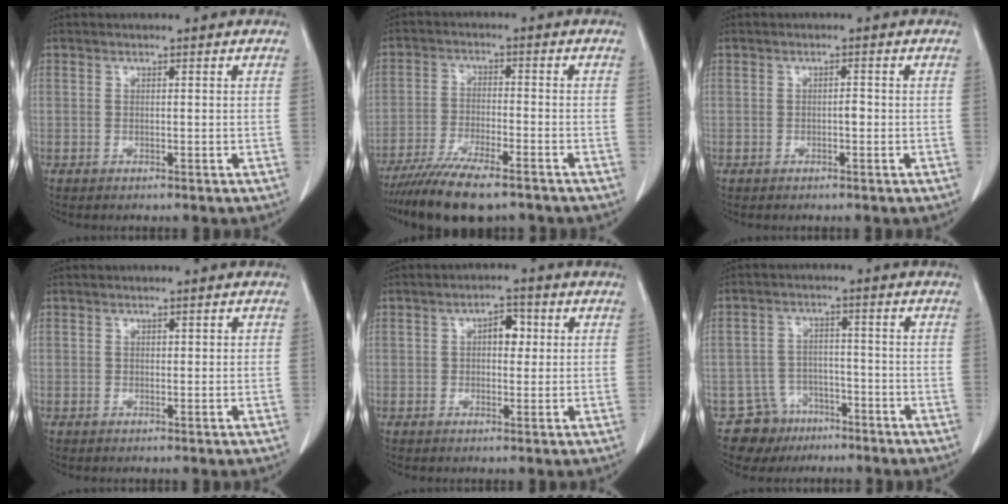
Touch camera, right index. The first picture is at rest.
{"total": 11.3, "force": [-9.1, 1.9, 6.4], "torque": [-0.104, -0.026, -0.150]}
{"total": 1.0, "force": [-0.2, 0.4, 0.9], "torque": [-0.013, 0.002, -0.005]}
{"total": 0.9, "force": [0.2, 0.5, 0.7], "torque": [-0.010, 0.007, 0.006]}
{"total": 3.6, "force": [0.8, 1.9, 2.9], "torque": [-0.042, 0.012, 0.011]}
{"total": 6.3, "force": [-4.4, 4.5, -0.4], "torque": [0.016, 0.016, -0.070]}